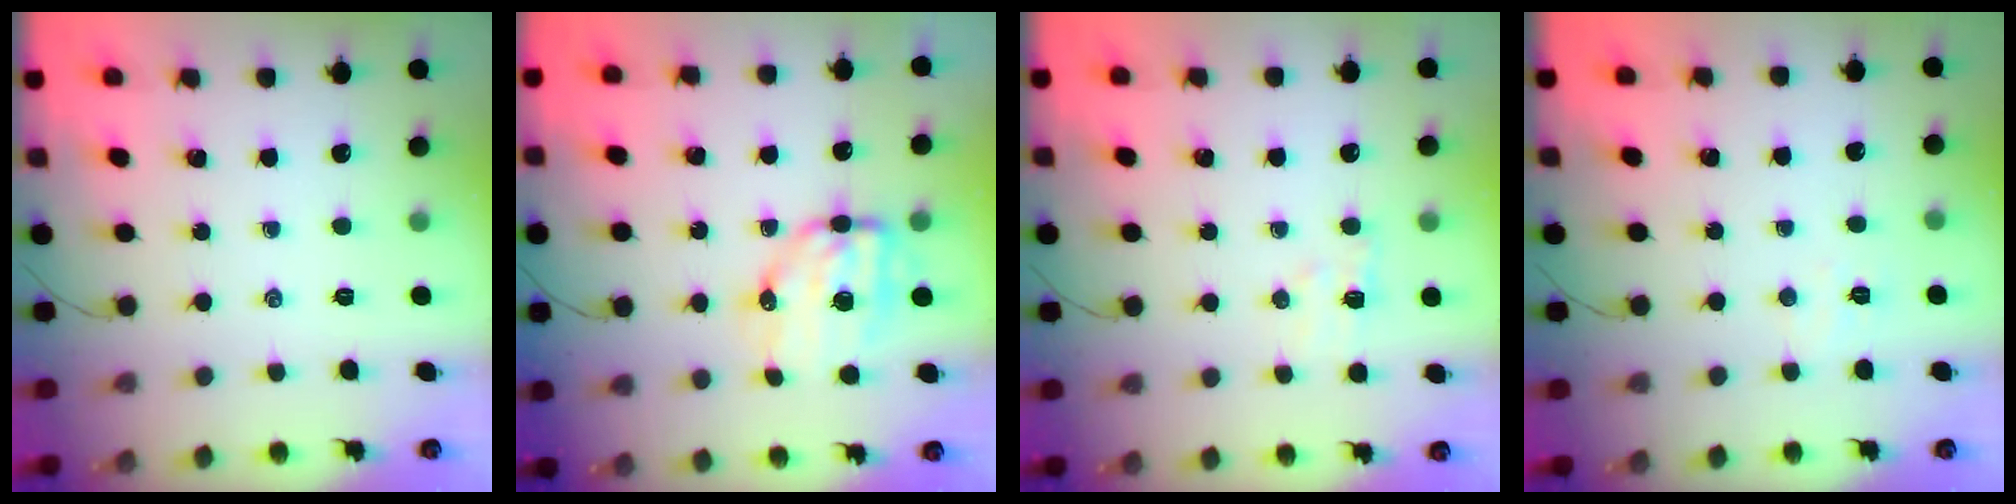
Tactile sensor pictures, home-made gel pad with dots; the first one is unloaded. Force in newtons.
{"total": 7.9, "press": 7.7, "slide": 1.7}
{"total": 5.2, "press": 5.0, "slide": 1.3}
{"total": 3.8, "press": 3.8, "slide": 0.7}